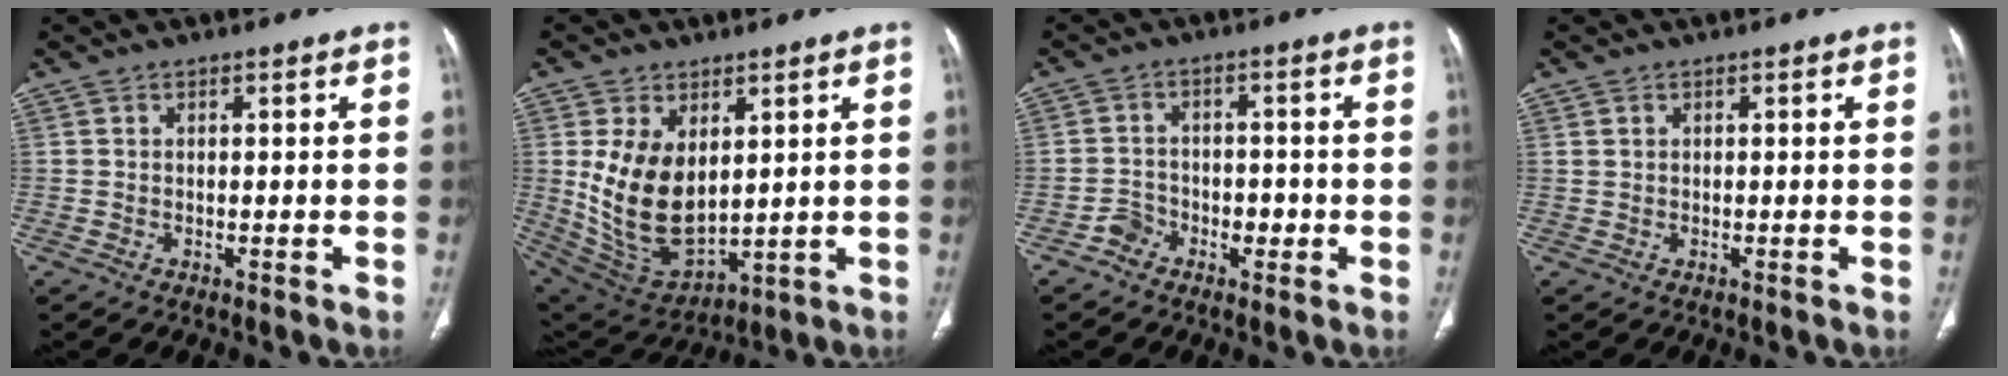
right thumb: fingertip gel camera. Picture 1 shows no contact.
{"total": 14.8, "force": [2.7, 9.1, 11.4], "torque": [-0.193, -0.022, 0.078]}
{"total": 4.0, "force": [-2.1, 3.2, 1.4], "torque": [-0.003, 0.021, -0.040]}
{"total": 0.6, "force": [0.3, 0.5, 0.3], "torque": [-0.004, -0.001, 0.007]}